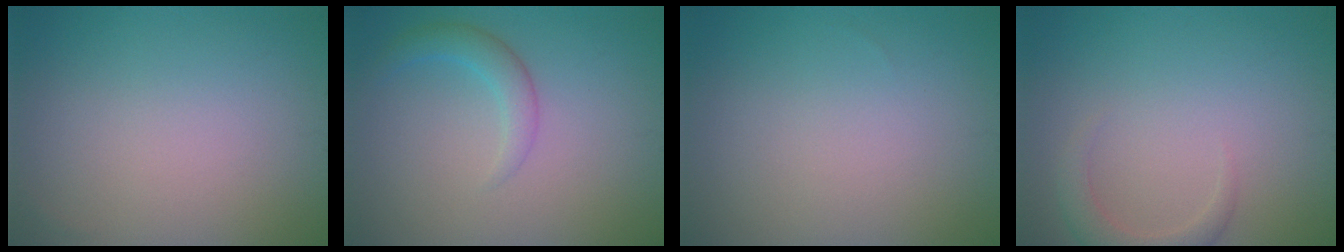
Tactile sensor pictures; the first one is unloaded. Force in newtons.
{"total": 2.2, "press": 2.2, "slide": 0.0}
{"total": 0.0}
{"total": 2.3, "press": 2.3, "slide": 0.2}